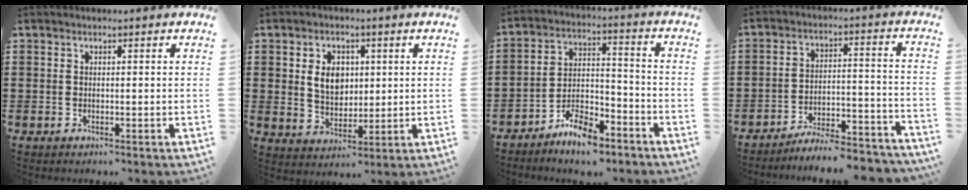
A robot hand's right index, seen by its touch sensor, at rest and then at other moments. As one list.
[{"total": 5.8, "force": [1.2, 4.4, 3.7], "torque": [-0.070, 0.009, 0.016]}, {"total": 8.1, "force": [-7.1, 2.2, 3.3], "torque": [-0.059, 0.020, -0.132]}, {"total": 6.1, "force": [-5.9, 0.1, 1.7], "torque": [-0.025, 0.001, -0.115]}]